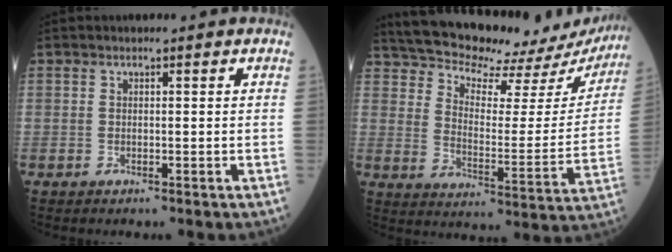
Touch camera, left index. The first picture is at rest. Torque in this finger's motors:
{"motor_torque": [0.76, -1.38, -0.37, 0.02]}